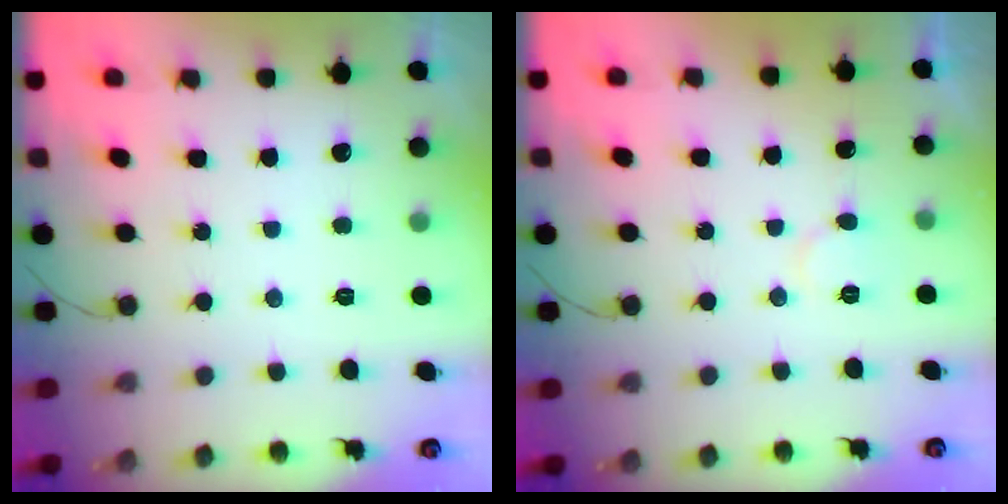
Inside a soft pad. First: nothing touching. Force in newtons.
{"total": 5.3, "press": 5.3, "slide": 0.5}